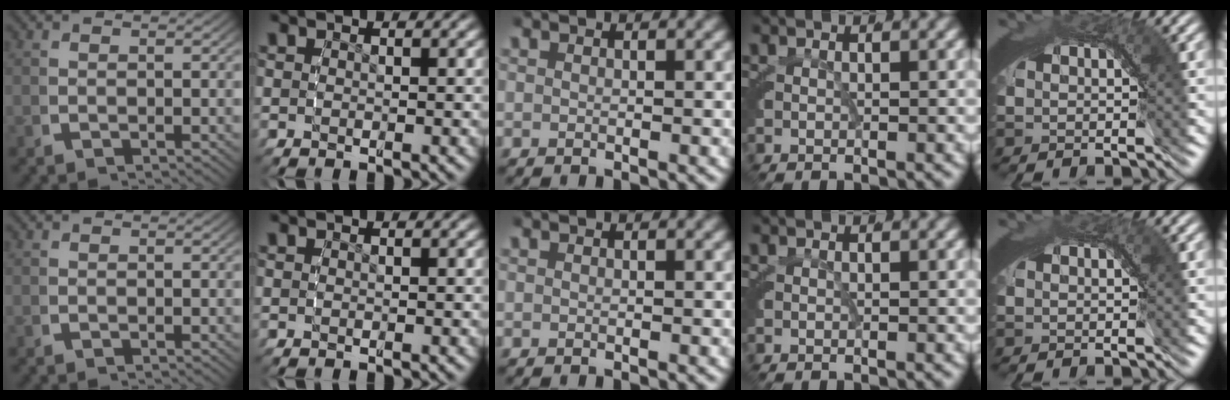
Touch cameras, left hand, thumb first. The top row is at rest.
{}